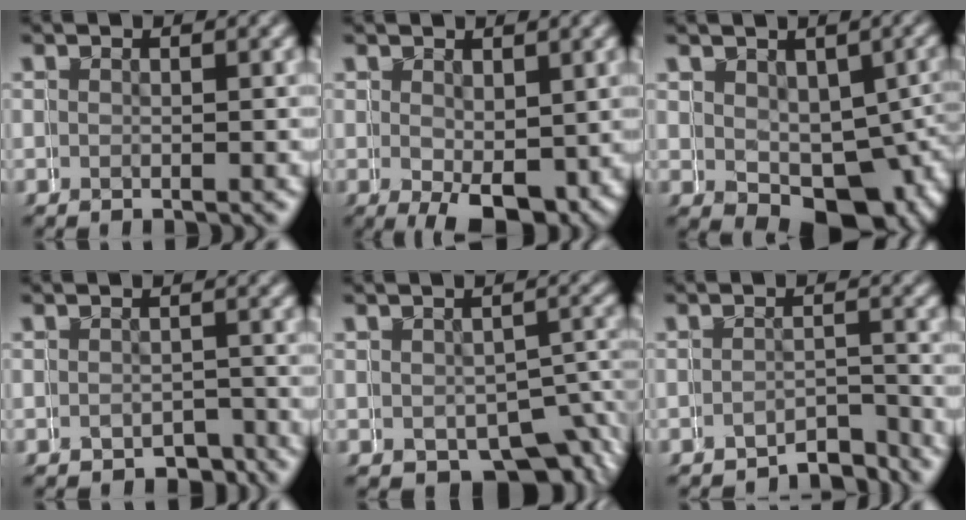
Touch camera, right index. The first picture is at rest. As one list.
[{"total": 5.2, "force": [-0.8, 2.3, 4.6], "torque": [-0.078, -0.021, -0.001]}, {"total": 7.1, "force": [-0.9, 4.7, 5.3], "torque": [-0.057, -0.024, 0.001]}, {"total": 2.0, "force": [-1.5, 1.2, -0.6], "torque": [0.014, 0.002, -0.029]}, {"total": 5.0, "force": [-1.9, 3.7, 2.9], "torque": [-0.024, -0.005, -0.031]}, {"total": 3.1, "force": [-2.9, 1.0, 0.1], "torque": [0.007, -0.008, -0.051]}]